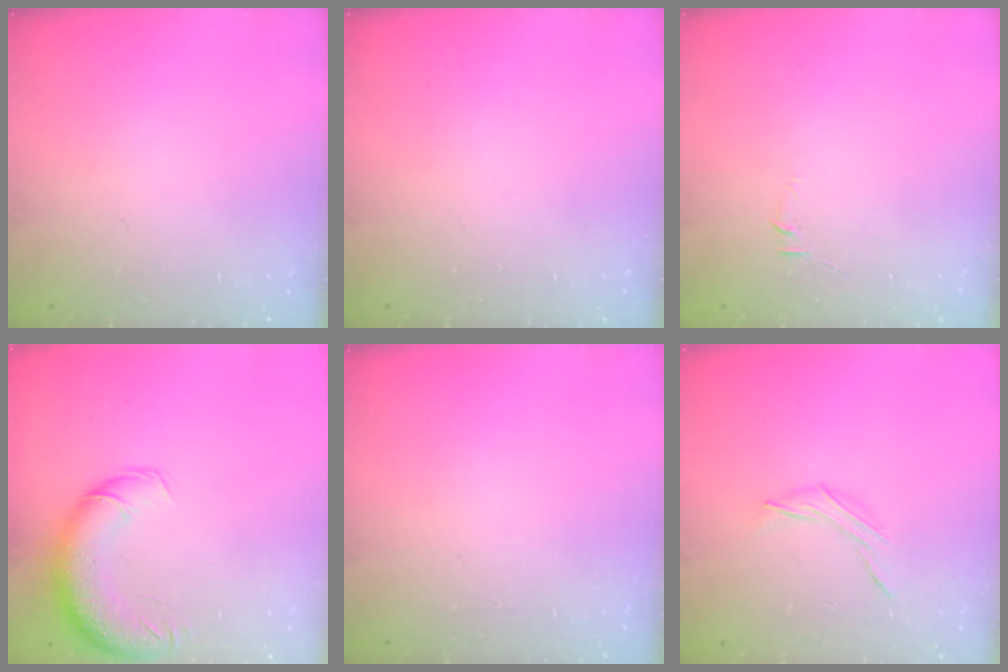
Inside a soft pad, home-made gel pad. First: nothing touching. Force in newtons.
{"total": 0.0}
{"total": 3.8, "press": 3.7, "slide": 0.9}
{"total": 12.5, "press": 12.1, "slide": 3.0}
{"total": 0.0}
{"total": 6.1, "press": 6.0, "slide": 1.5}